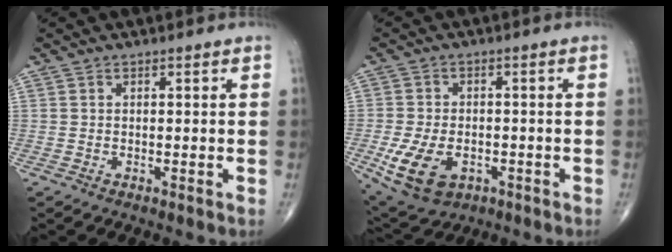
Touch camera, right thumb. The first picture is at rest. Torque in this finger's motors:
{"motor_torque": [-0.12, 0.34, 0.49, 0.36, 0.23]}